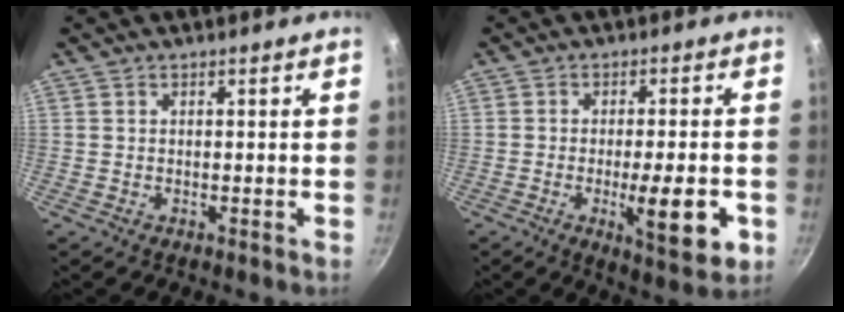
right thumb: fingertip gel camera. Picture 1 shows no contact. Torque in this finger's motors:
{"motor_torque": [1.63, 1.37, 0.88, 0.15, 0.27]}